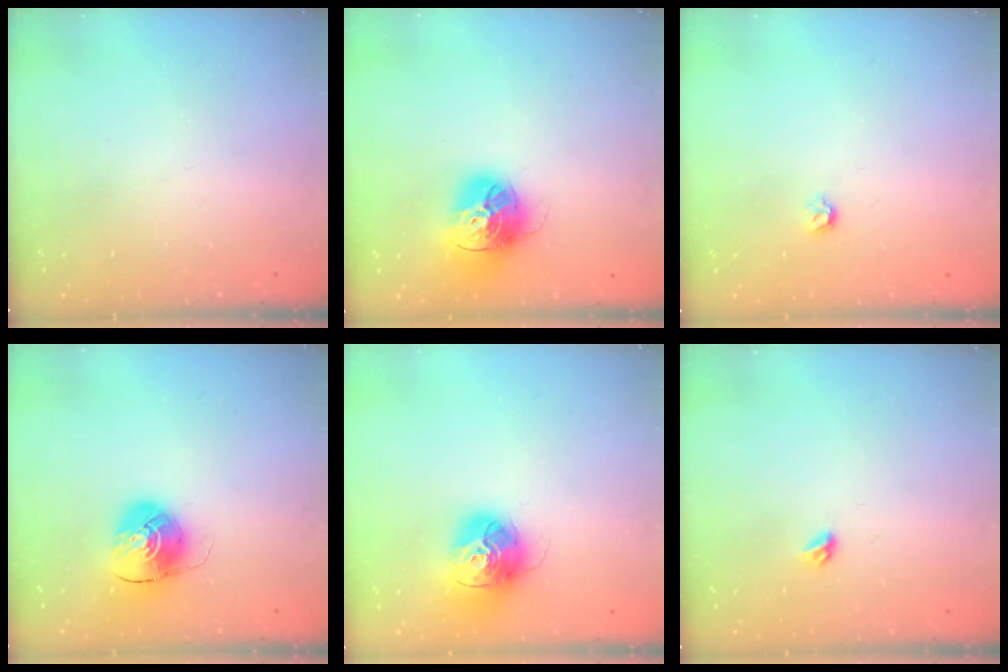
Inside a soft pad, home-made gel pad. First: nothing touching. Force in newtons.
{"total": 16.8, "press": 16.7, "slide": 1.5}
{"total": 3.1, "press": 3.0, "slide": 0.8}
{"total": 9.1, "press": 9.1, "slide": 0.5}
{"total": 15.7, "press": 15.6, "slide": 1.6}
{"total": 3.5, "press": 3.4, "slide": 0.7}